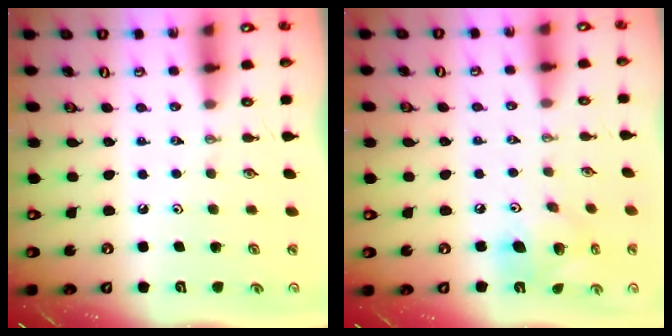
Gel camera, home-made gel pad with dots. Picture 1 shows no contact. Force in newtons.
{"total": 12.4, "press": 12.2, "slide": 2.2}